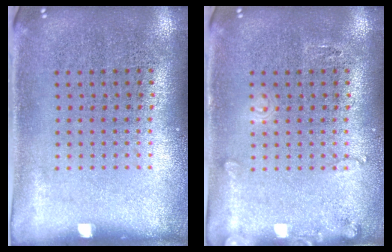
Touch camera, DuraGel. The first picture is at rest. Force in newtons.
{"total": 1.3, "press": 1.3, "slide": 0.2}